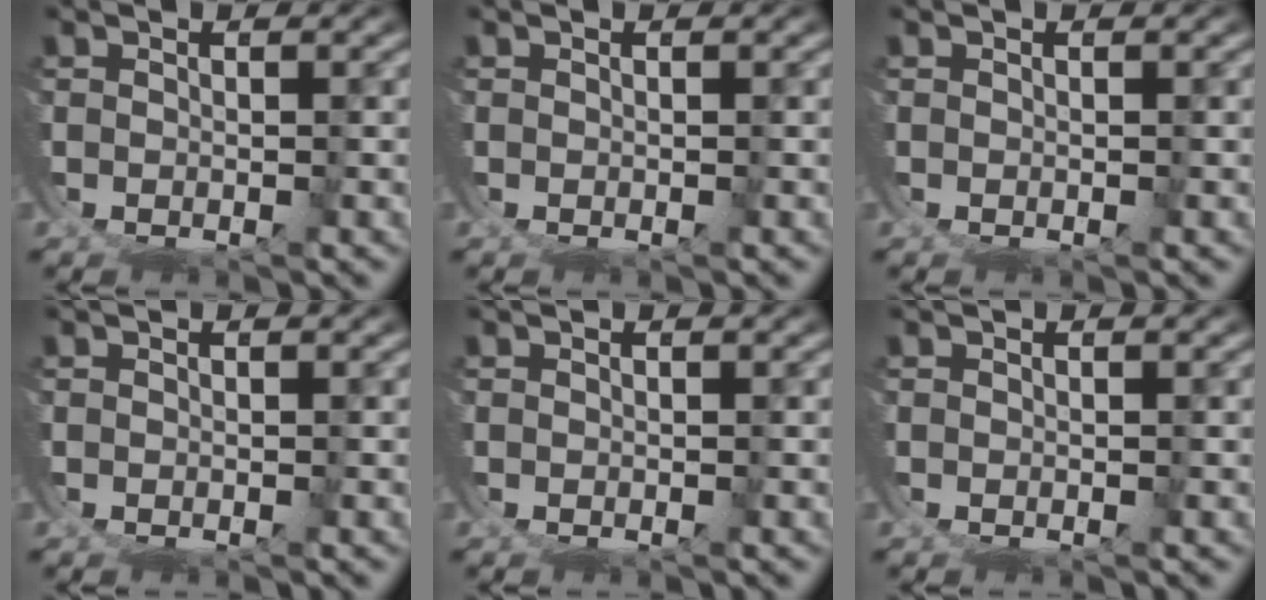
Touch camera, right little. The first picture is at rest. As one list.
[{"total": 0.0}, {"total": 0.0}, {"total": 0.0}, {"total": 0.0}, {"total": 0.0}]